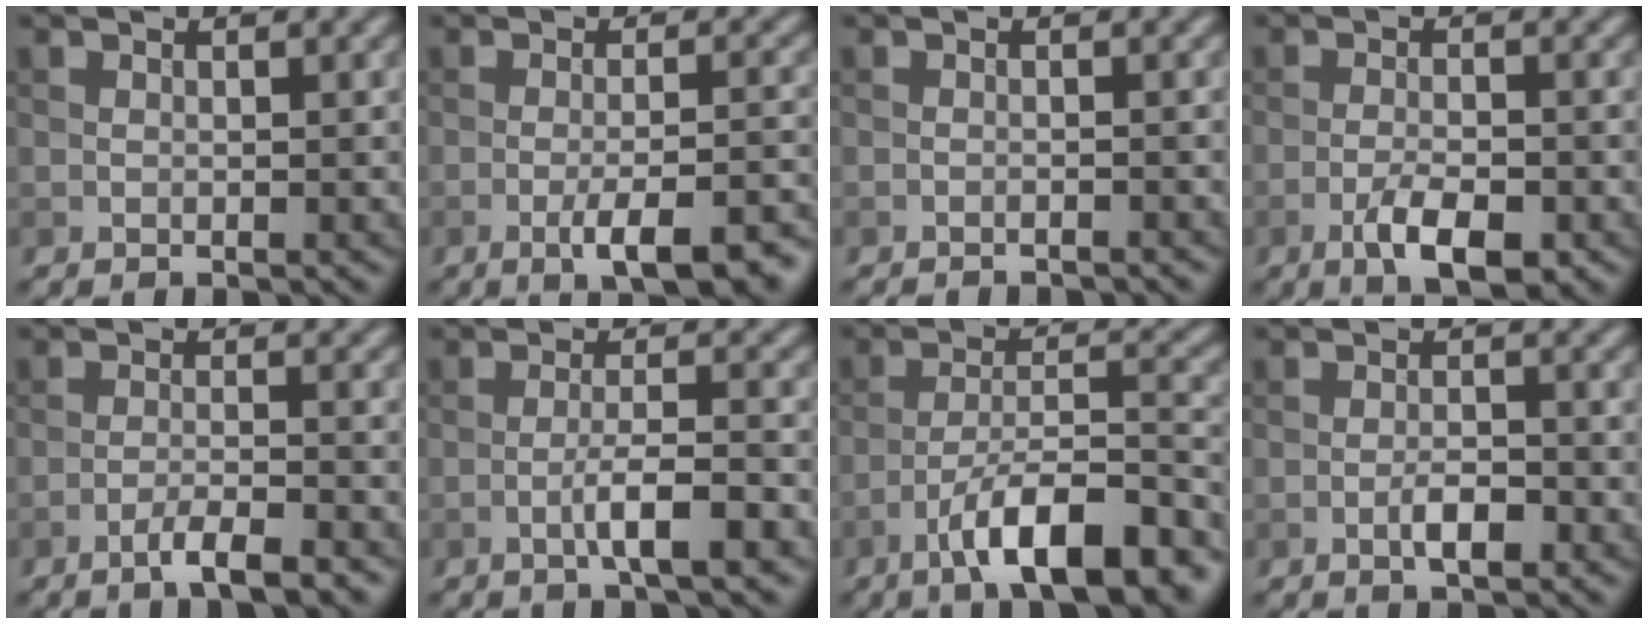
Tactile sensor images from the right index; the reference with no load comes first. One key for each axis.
{"total": 6.9, "fx": -3.6, "fy": 1.8, "fz": 5.6, "tx": -0.084, "ty": -0.002, "tz": -0.050}
{"total": 2.5, "fx": -2.4, "fy": 0.3, "fz": 0.7, "tx": -0.007, "ty": 0.003, "tz": -0.034}
{"total": 4.6, "fx": -2.5, "fy": 1.6, "fz": 3.6, "tx": -0.063, "ty": -0.003, "tz": -0.043}
{"total": 3.3, "fx": -2.3, "fy": 0.5, "fz": 2.3, "tx": -0.037, "ty": 0.006, "tz": -0.048}
{"total": 4.0, "fx": -1.8, "fy": 0.5, "fz": 3.5, "tx": -0.063, "ty": 0.008, "tz": -0.035}
{"total": 10.9, "fx": -7.0, "fy": 2.8, "fz": 7.8, "tx": -0.122, "ty": 0.013, "tz": -0.120}
{"total": 2.4, "fx": -1.1, "fy": 0.7, "fz": 2.0, "tx": -0.034, "ty": 0.003, "tz": -0.022}